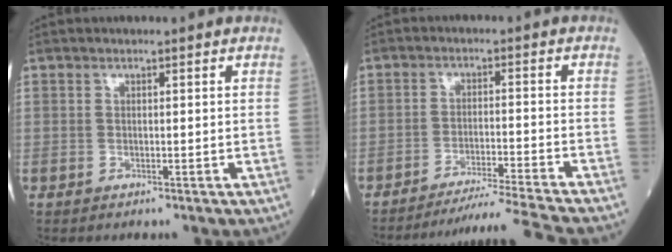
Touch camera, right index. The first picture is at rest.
{"total": 12.1, "force": [-11.1, -3.2, 3.2], "torque": [-0.030, -0.027, -0.174]}